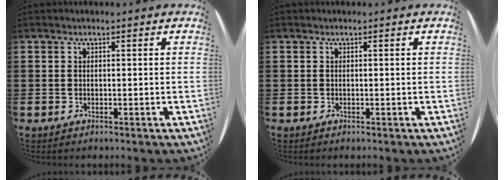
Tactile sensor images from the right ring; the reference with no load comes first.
{"total": 0.0}